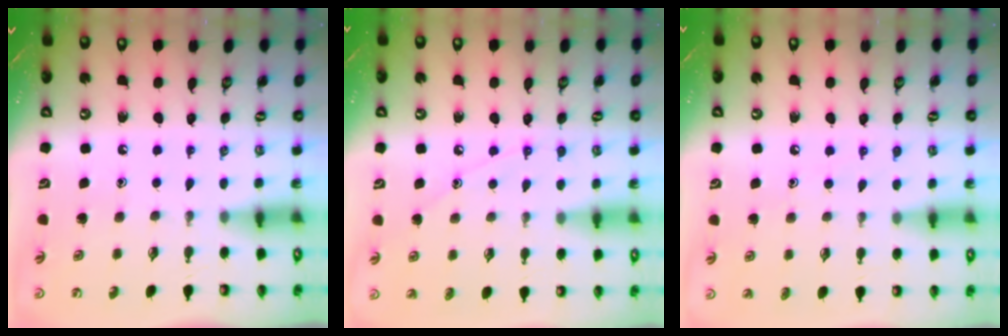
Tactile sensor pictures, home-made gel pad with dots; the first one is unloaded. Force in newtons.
{"total": 7.1, "press": 7.1, "slide": 0.2}
{"total": 6.6, "press": 6.6, "slide": 0.6}